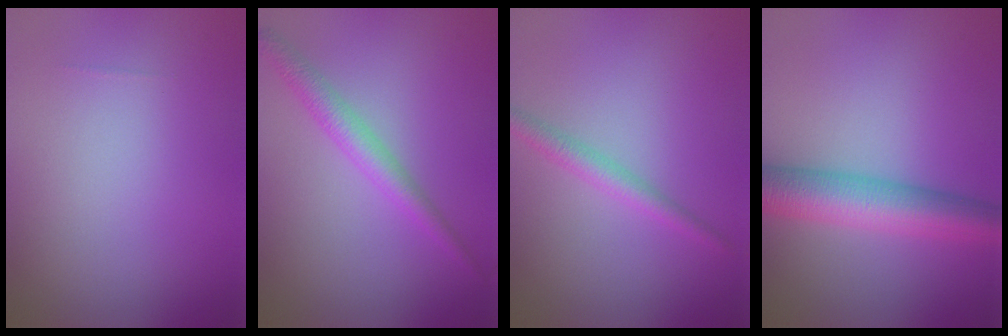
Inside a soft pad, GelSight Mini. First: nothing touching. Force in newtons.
{"total": 2.4, "press": 2.4, "slide": 0.1}
{"total": 1.9, "press": 1.9, "slide": 0.0}
{"total": 6.4, "press": 6.4, "slide": 0.2}